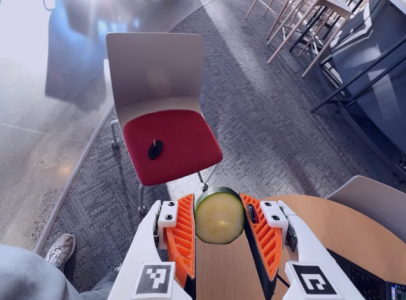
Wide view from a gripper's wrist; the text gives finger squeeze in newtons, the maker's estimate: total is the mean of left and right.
{"total": 11.8, "left": 12.2, "right": 11.4}